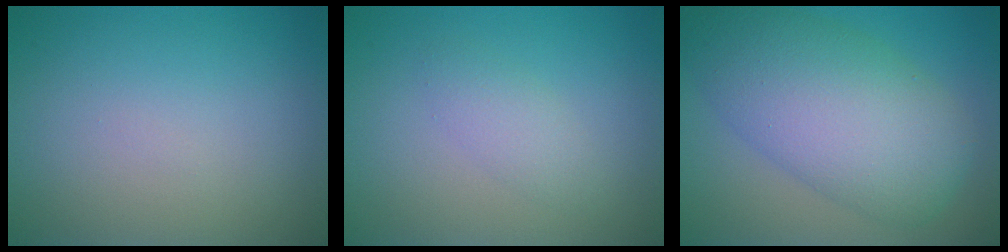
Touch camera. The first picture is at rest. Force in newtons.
{"total": 1.8, "press": 1.8, "slide": 0.1}
{"total": 9.5, "press": 9.4, "slide": 0.3}